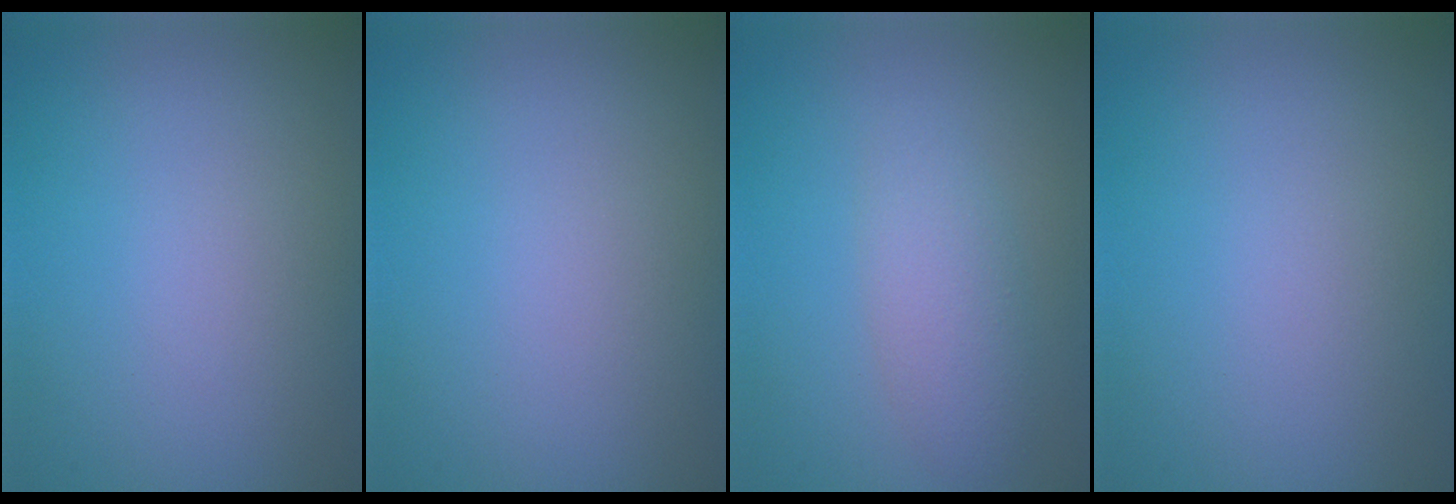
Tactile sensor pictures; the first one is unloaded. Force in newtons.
{"total": 0.0}
{"total": 2.6, "press": 2.6, "slide": 0.1}
{"total": 0.0}